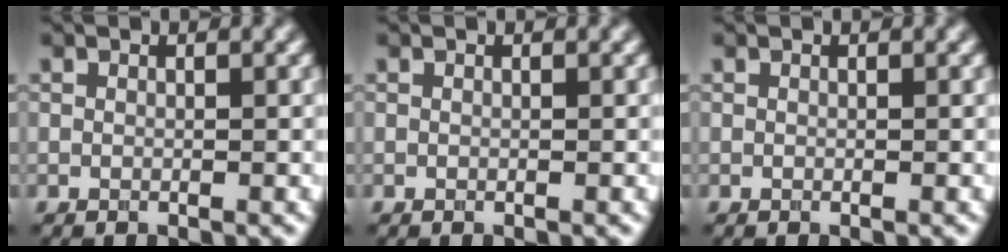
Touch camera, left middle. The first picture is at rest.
{"total": 0.0}
{"total": 0.0}